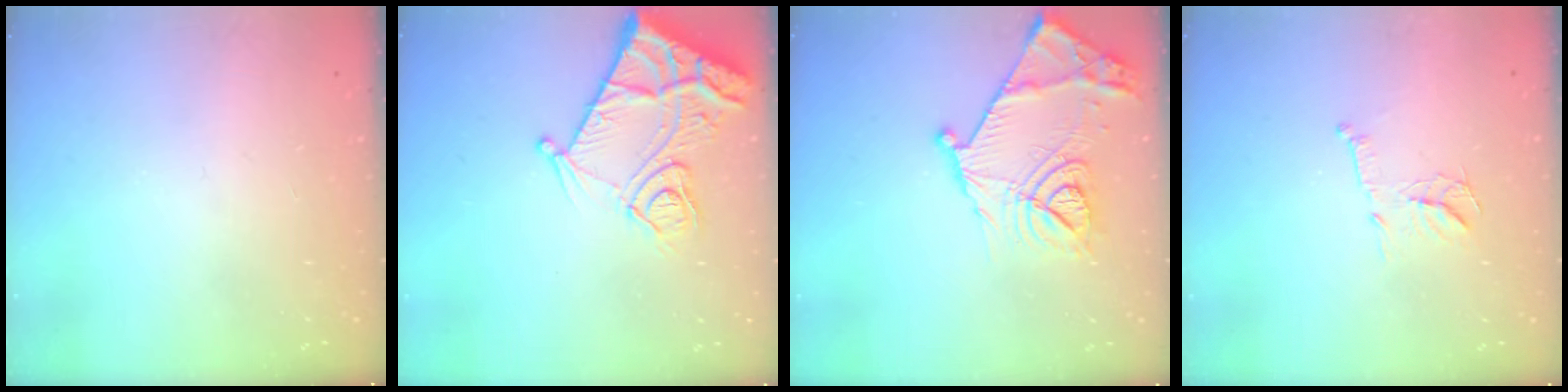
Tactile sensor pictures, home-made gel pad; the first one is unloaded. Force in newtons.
{"total": 13.7, "press": 13.7, "slide": 1.4}
{"total": 19.0, "press": 19.0, "slide": 0.7}
{"total": 9.7, "press": 9.7, "slide": 0.3}